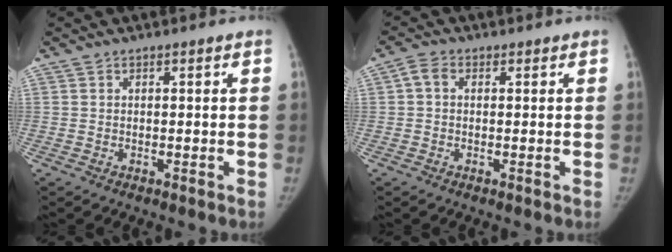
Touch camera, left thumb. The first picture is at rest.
{"total": 2.5, "force": [0.5, 1.8, 1.7], "torque": [-0.026, 0.007, 0.005]}